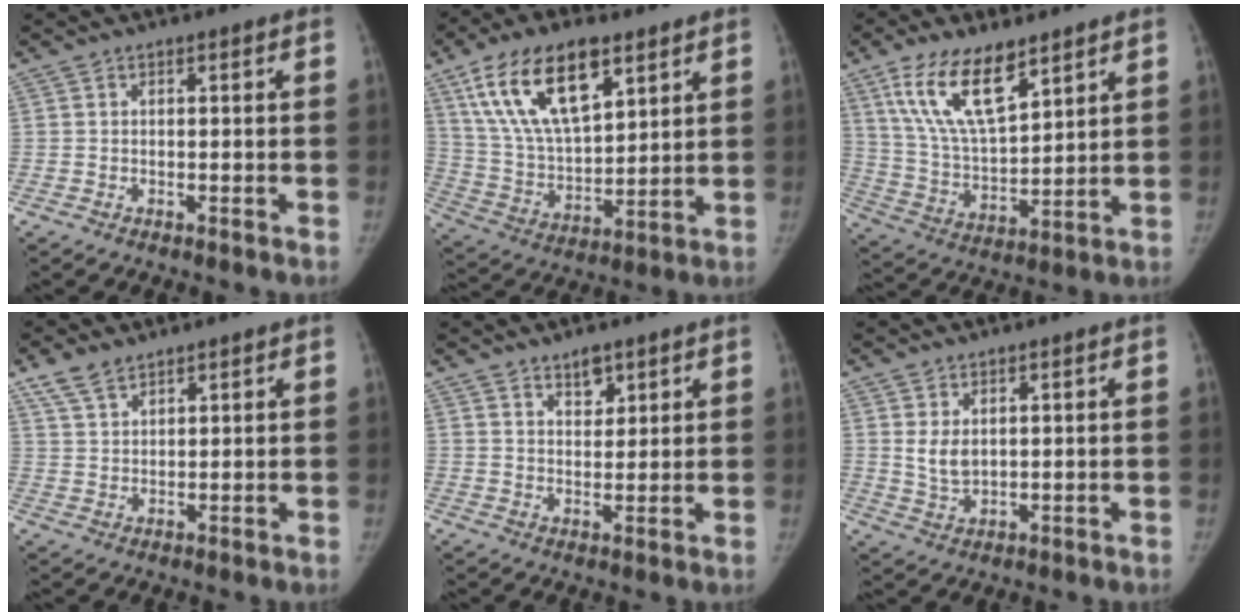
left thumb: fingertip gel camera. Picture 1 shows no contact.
{"total": 19.7, "force": [10.2, 9.1, 14.1], "torque": [-0.232, -0.032, 0.195]}
{"total": 15.2, "force": [9.1, 6.1, 10.5], "torque": [-0.172, -0.039, 0.182]}
{"total": 5.2, "force": [3.9, 2.5, 2.4], "torque": [-0.040, -0.011, 0.084]}
{"total": 4.2, "force": [2.9, 2.2, 2.0], "torque": [-0.009, -0.021, 0.051]}
{"total": 4.2, "force": [1.3, 2.8, 2.9], "torque": [-0.041, -0.015, 0.035]}